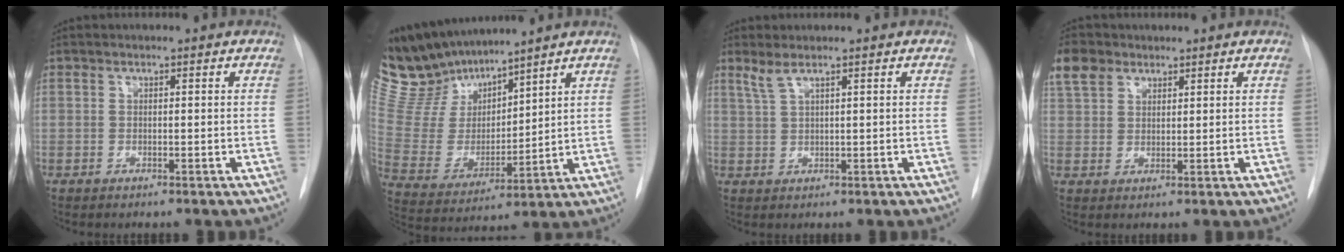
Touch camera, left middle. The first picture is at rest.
{"total": 14.2, "force": [13.1, 3.9, 4.1], "torque": [-0.098, 0.003, 0.272]}
{"total": 2.3, "force": [1.7, 0.1, 1.6], "torque": [-0.045, 0.010, 0.040]}
{"total": 5.1, "force": [3.3, 3.4, 1.9], "torque": [-0.046, 0.016, 0.070]}